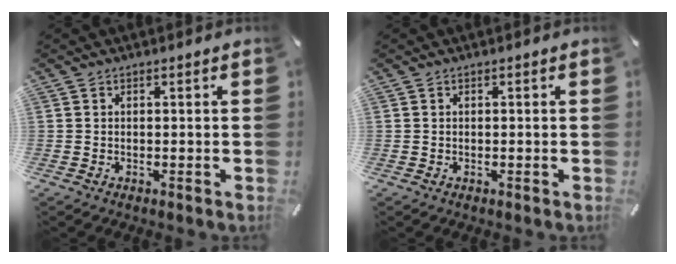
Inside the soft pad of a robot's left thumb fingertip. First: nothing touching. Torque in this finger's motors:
{"motor_torque": [0.00, 0.00, 0.00, 0.00, 0.00]}